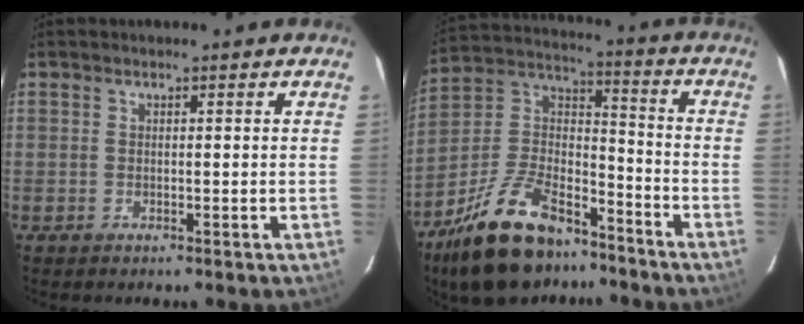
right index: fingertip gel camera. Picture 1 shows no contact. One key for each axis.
{"total": 21.1, "fx": -14.6, "fy": 9.7, "fz": 11.8, "tx": -0.242, "ty": 0.020, "tz": -0.245}